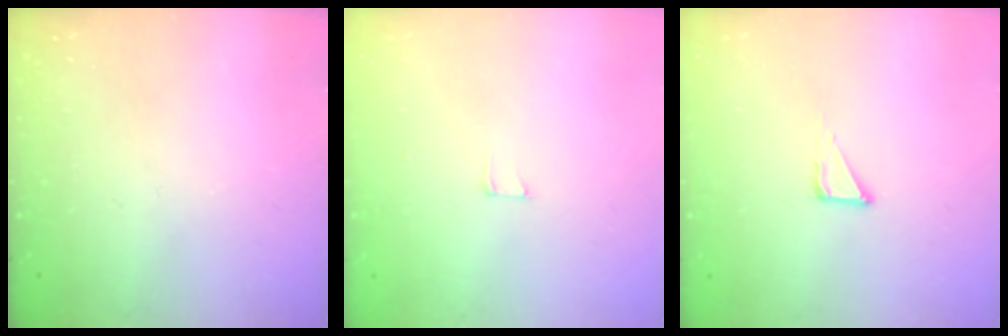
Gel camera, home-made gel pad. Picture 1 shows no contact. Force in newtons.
{"total": 2.5, "press": 2.5, "slide": 0.2}
{"total": 3.5, "press": 3.5, "slide": 0.2}